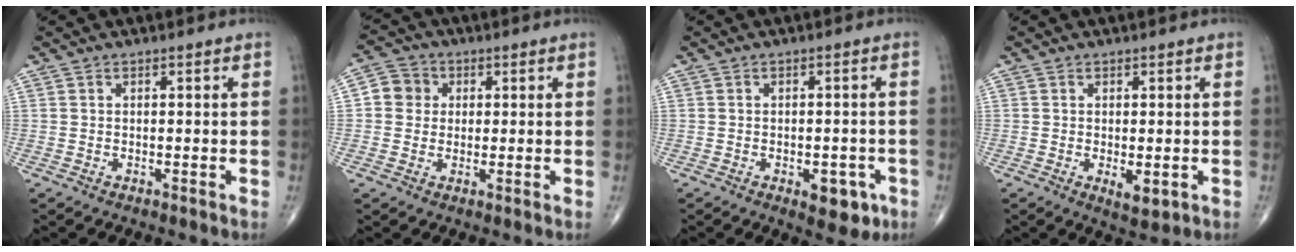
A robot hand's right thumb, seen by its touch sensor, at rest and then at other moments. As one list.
[{"total": 5.3, "force": [0.8, 5.0, 1.6], "torque": [-0.005, 0.007, 0.004]}, {"total": 5.7, "force": [-2.4, 3.0, 4.2], "torque": [-0.031, 0.010, -0.023]}, {"total": 3.4, "force": [-0.7, 1.6, 2.9], "torque": [-0.038, -0.009, -0.004]}]